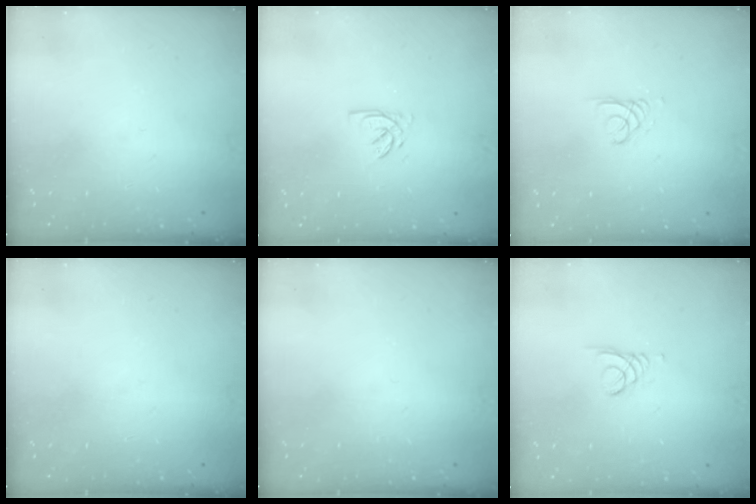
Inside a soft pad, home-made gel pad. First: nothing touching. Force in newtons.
{"total": 2.5, "press": 2.5, "slide": 0.3}
{"total": 1.3, "press": 1.3, "slide": 0.1}
{"total": 0.0}
{"total": 0.0}
{"total": 1.5, "press": 1.5, "slide": 0.1}